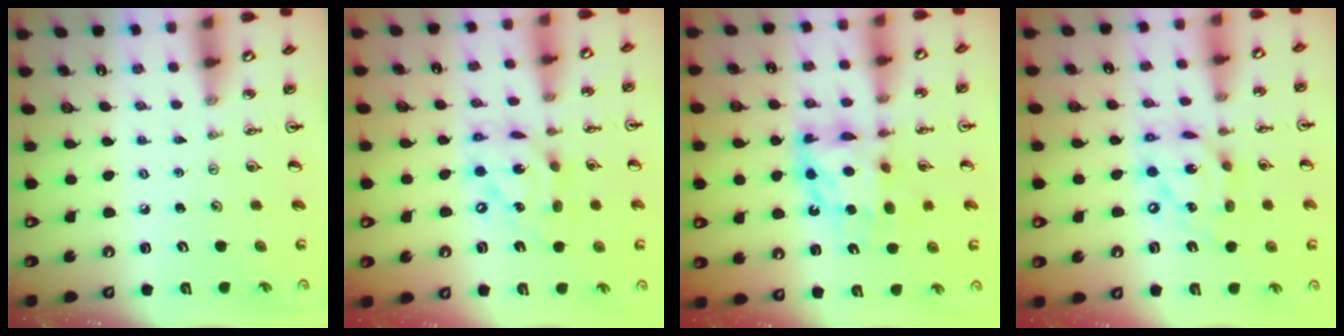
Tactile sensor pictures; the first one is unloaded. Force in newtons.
{"total": 14.7, "press": 14.6, "slide": 1.7}
{"total": 11.4, "press": 11.4, "slide": 1.1}
{"total": 14.5, "press": 14.4, "slide": 1.1}